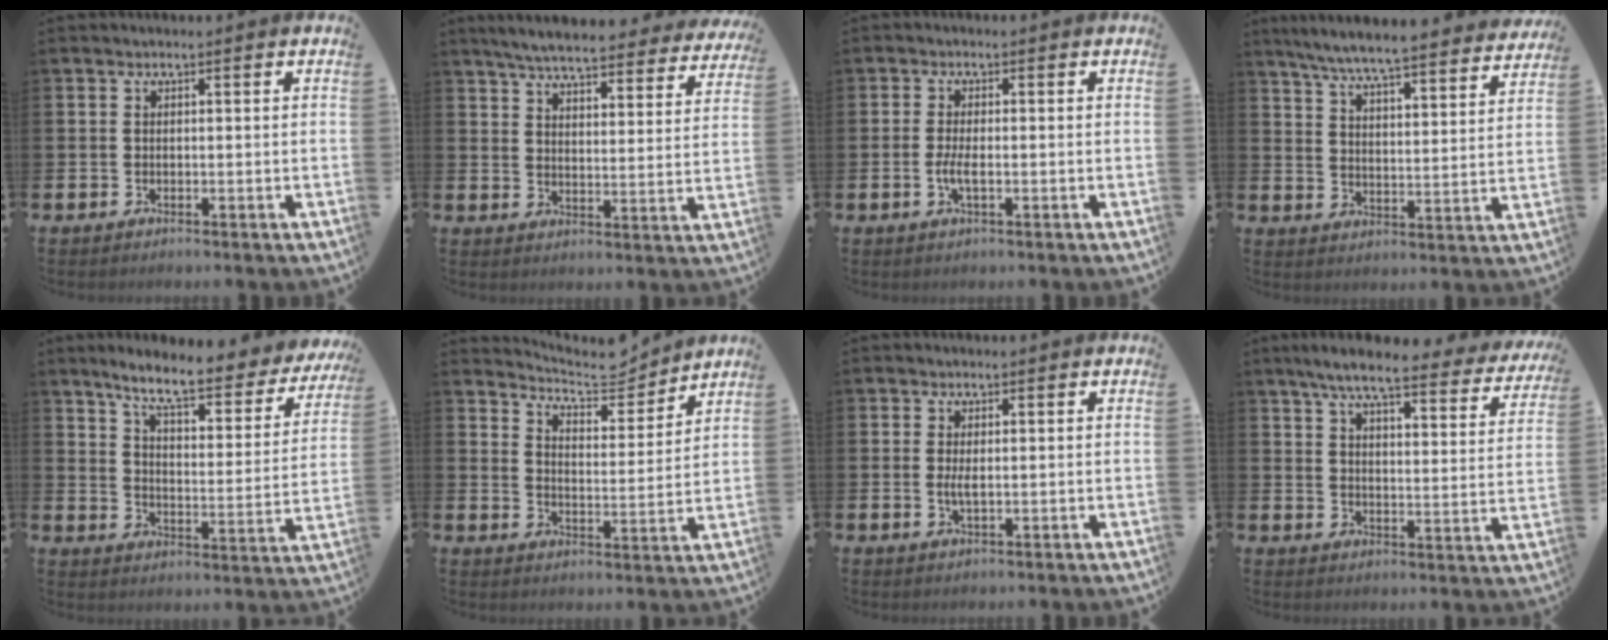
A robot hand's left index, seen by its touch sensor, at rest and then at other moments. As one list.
[{"total": 5.9, "force": [5.6, 0.4, 1.9], "torque": [-0.052, -0.037, 0.093]}, {"total": 2.4, "force": [-0.6, 0.7, 2.2], "torque": [-0.048, 0.004, -0.010]}, {"total": 7.0, "force": [6.6, 0.2, 2.3], "torque": [-0.063, -0.051, 0.110]}, {"total": 7.7, "force": [6.7, 1.2, 3.7], "torque": [-0.097, -0.046, 0.107]}, {"total": 6.3, "force": [6.1, 1.3, 1.1], "torque": [-0.041, -0.045, 0.105]}, {"total": 1.6, "force": [0.1, 0.5, 1.5], "torque": [-0.029, 0.000, 0.000]}, {"total": 7.3, "force": [6.3, 0.7, 3.6], "torque": [-0.080, -0.037, 0.101]}]